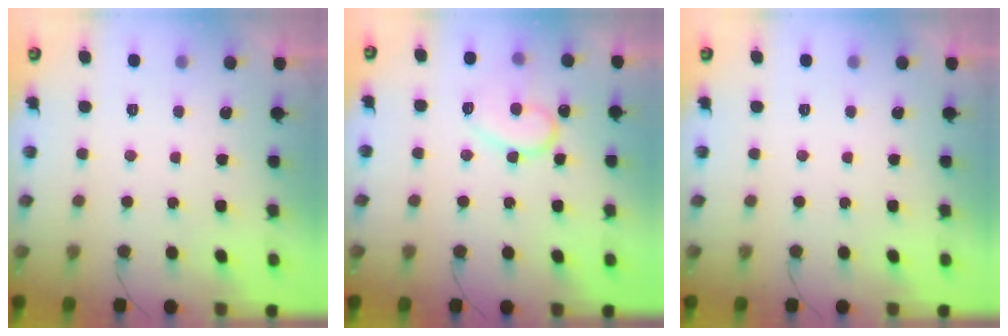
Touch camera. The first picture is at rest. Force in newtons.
{"total": 14.1, "press": 14.1, "slide": 1.3}
{"total": 0.0}